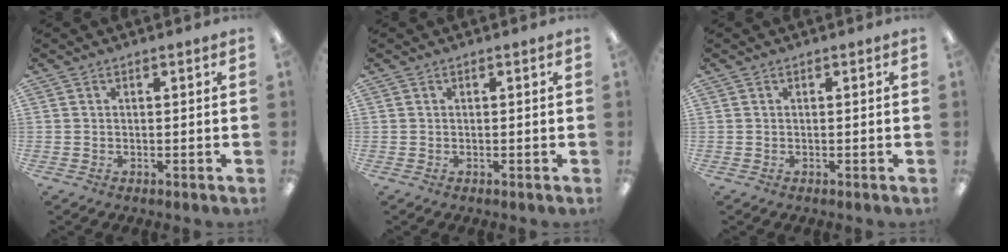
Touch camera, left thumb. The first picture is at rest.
{"total": 0.0}
{"total": 0.0}